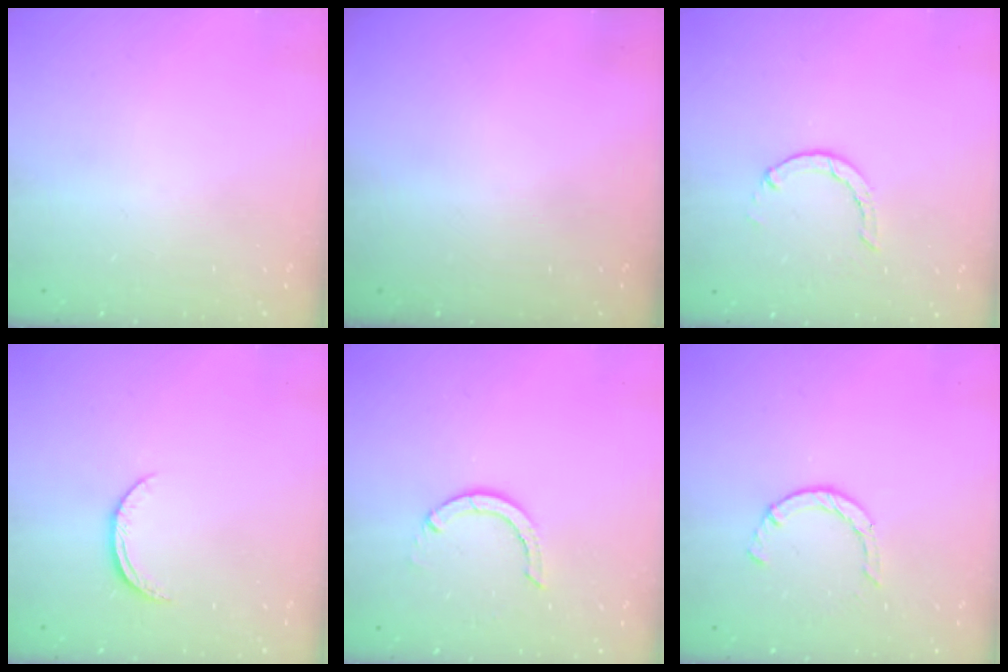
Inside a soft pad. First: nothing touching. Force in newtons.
{"total": 0.0}
{"total": 1.3, "press": 1.2, "slide": 0.3}
{"total": 6.2, "press": 6.1, "slide": 0.7}
{"total": 3.7, "press": 3.7, "slide": 0.3}
{"total": 4.1, "press": 4.0, "slide": 0.4}